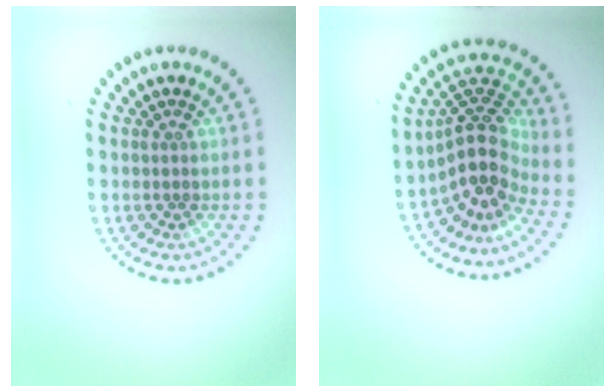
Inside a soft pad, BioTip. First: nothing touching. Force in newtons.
{"total": 4.6, "press": 3.4, "slide": 3.1}